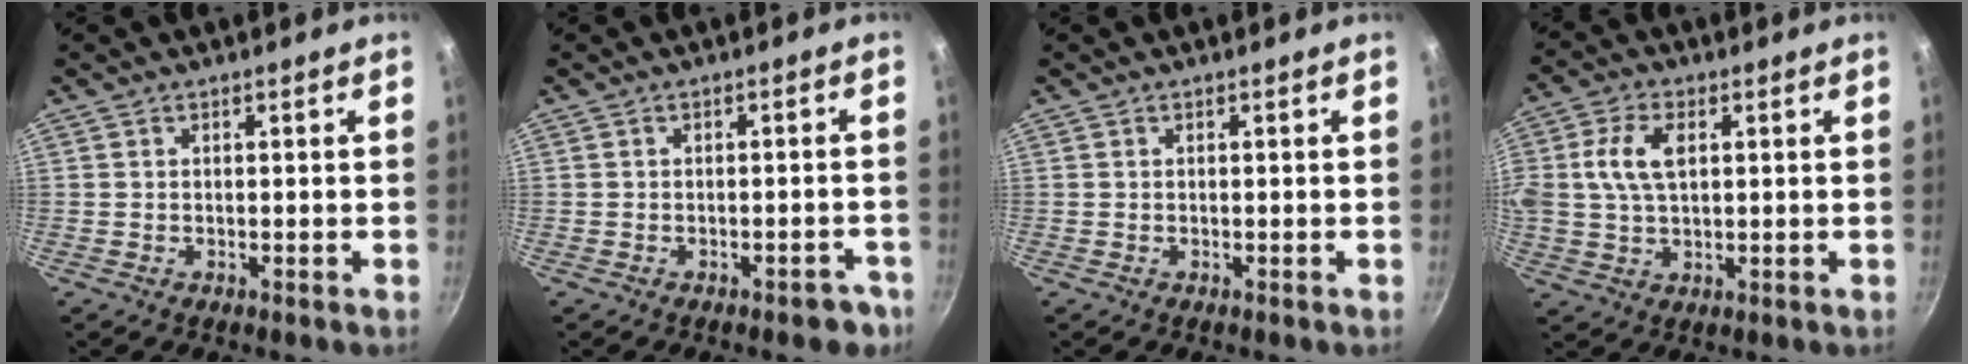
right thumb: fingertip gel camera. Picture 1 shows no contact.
{"total": 3.5, "force": [-2.3, 1.5, 2.1], "torque": [-0.015, 0.020, -0.026]}
{"total": 0.0}
{"total": 8.4, "force": [1.7, 4.9, 6.6], "torque": [-0.139, 0.008, 0.036]}